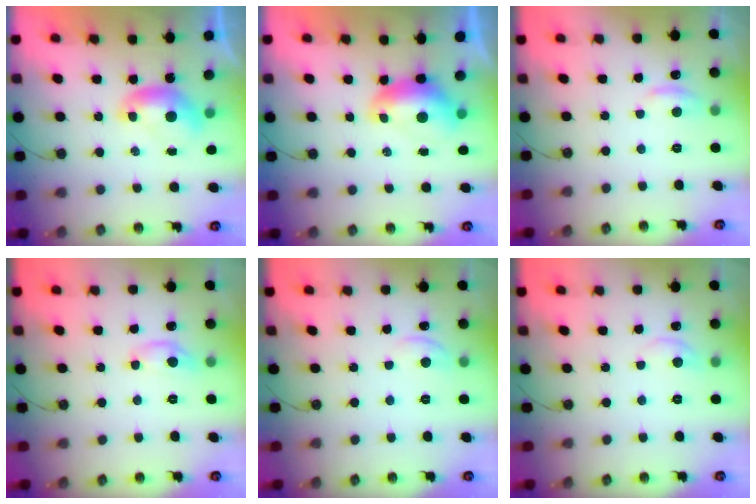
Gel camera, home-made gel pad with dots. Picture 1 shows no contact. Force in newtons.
{"total": 1.3, "press": 1.2, "slide": 0.6}
{"total": 1.7, "press": 1.6, "slide": 0.7}
{"total": 1.9, "press": 1.9, "slide": 0.2}
{"total": 0.6, "press": 0.0, "slide": 0.6}
{"total": 0.8, "press": 0.5, "slide": 0.6}